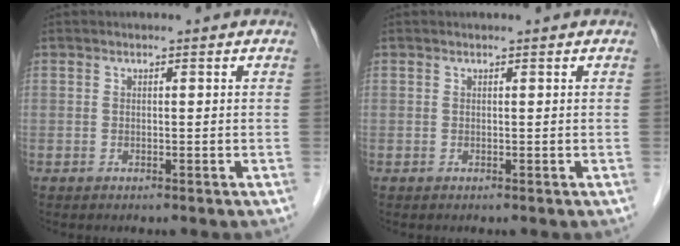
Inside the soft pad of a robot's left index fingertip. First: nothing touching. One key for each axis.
{"total": 0.0}